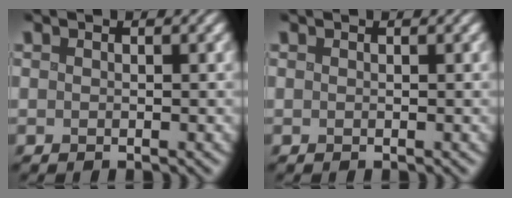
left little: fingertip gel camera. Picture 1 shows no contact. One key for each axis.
{"total": 0.0}